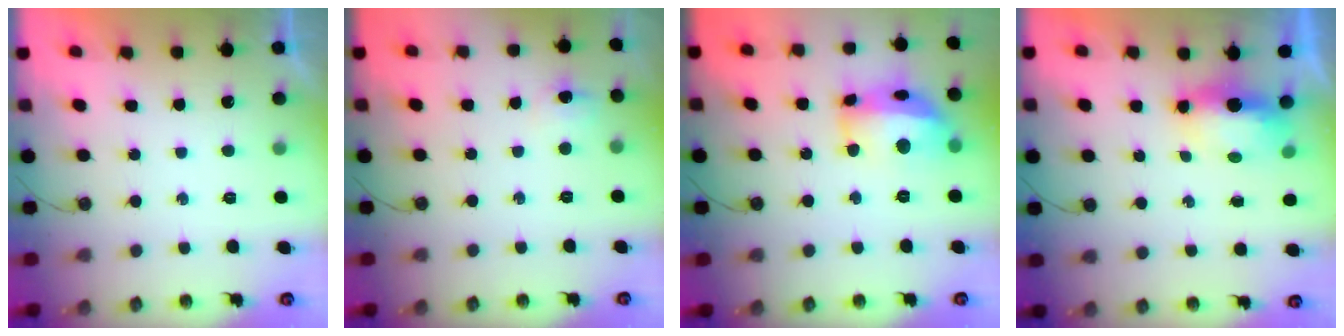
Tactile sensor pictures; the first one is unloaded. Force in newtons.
{"total": 5.7, "press": 4.1, "slide": 4.0}
{"total": 17.0, "press": 16.9, "slide": 1.9}
{"total": 6.5, "press": 6.5, "slide": 0.7}